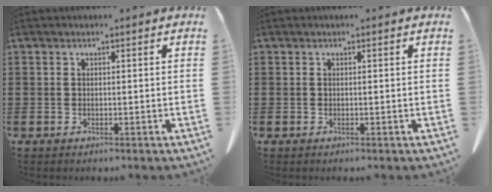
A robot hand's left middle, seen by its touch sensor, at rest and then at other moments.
{"total": 0.0}